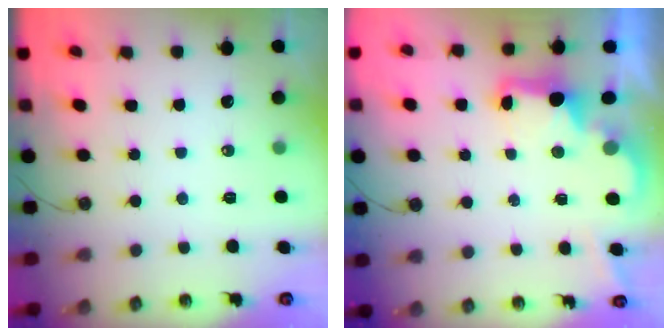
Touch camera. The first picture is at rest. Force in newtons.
{"total": 3.0, "press": 2.9, "slide": 0.6}